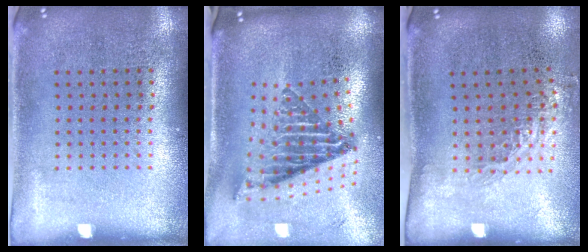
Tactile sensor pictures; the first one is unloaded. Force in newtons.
{"total": 2.6, "press": 1.6, "slide": 2.0}
{"total": 1.1, "press": 0.8, "slide": 0.6}